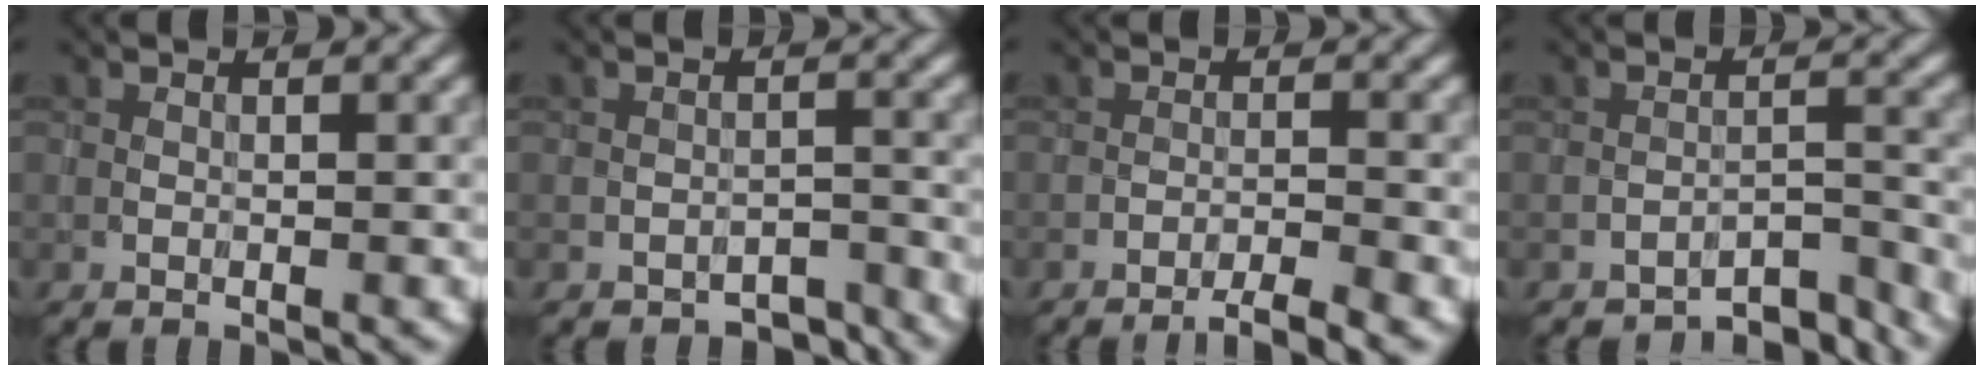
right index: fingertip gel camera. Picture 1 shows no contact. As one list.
[{"total": 2.4, "force": [-2.4, 0.5, 0.0], "torque": [0.012, 0.010, -0.033]}, {"total": 3.1, "force": [-2.6, 0.2, 1.7], "torque": [-0.023, 0.011, -0.047]}, {"total": 4.6, "force": [-4.5, 0.5, 0.6], "torque": [0.000, 0.007, -0.061]}]